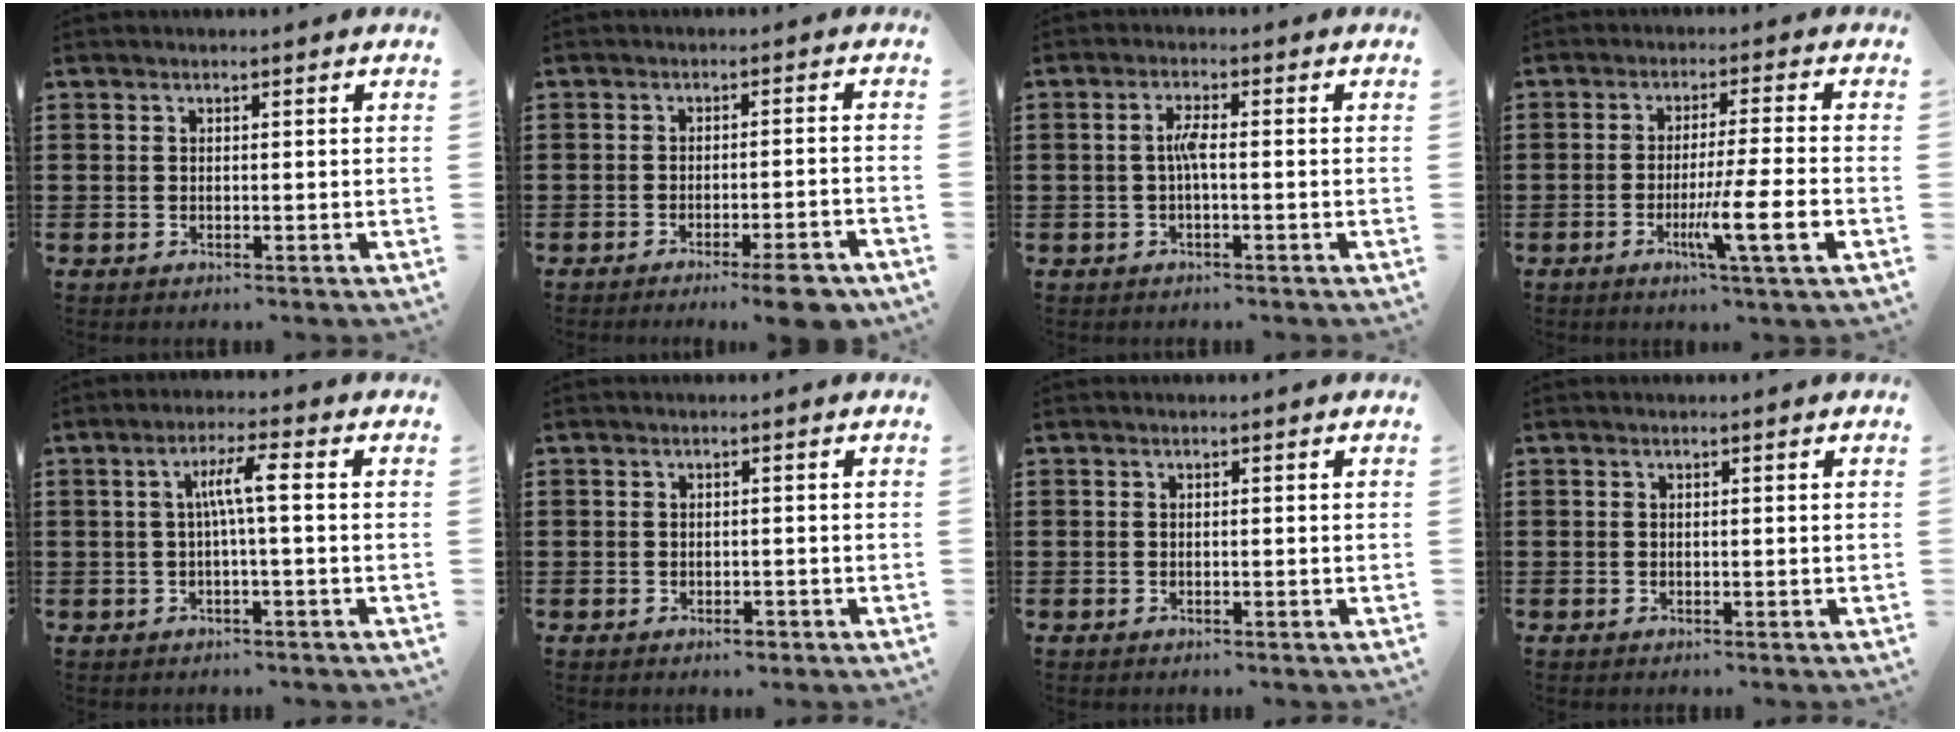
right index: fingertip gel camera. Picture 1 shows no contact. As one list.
[{"total": 5.2, "force": [-3.9, -0.1, 3.4], "torque": [-0.052, -0.010, -0.068]}, {"total": 2.7, "force": [-0.4, 0.4, 2.6], "torque": [-0.052, 0.002, -0.009]}, {"total": 8.7, "force": [-3.0, -0.2, 8.2], "torque": [-0.140, -0.016, -0.051]}, {"total": 4.9, "force": [0.0, 0.3, 4.9], "torque": [-0.093, 0.006, -0.006]}, {"total": 1.1, "force": [-0.9, 0.6, 0.4], "torque": [-0.012, -0.004, -0.017]}, {"total": 0.0}, {"total": 0.0}]